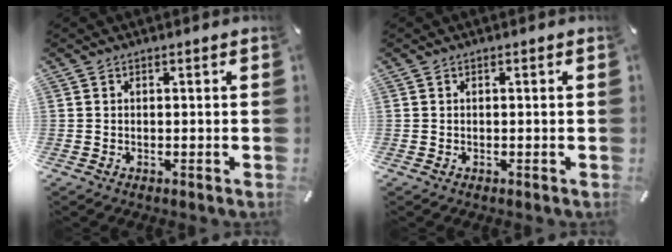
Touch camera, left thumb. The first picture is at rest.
{"total": 0.0}